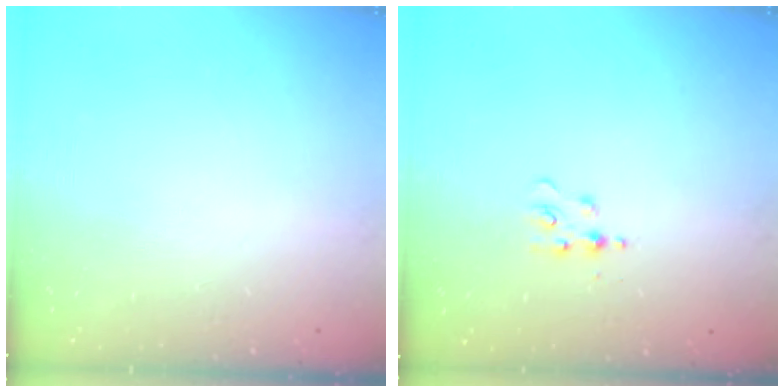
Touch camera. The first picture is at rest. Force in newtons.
{"total": 4.8, "press": 4.8, "slide": 0.6}